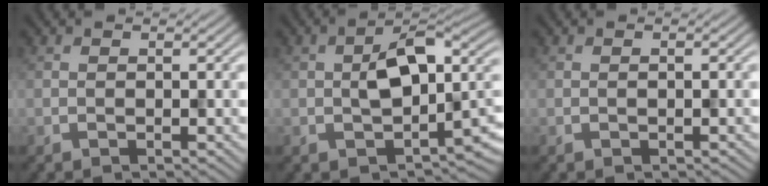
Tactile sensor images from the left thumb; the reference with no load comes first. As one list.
[{"total": 8.7, "force": [0.0, 5.0, 7.1], "torque": [-0.103, 0.007, 0.003]}, {"total": 0.0}]